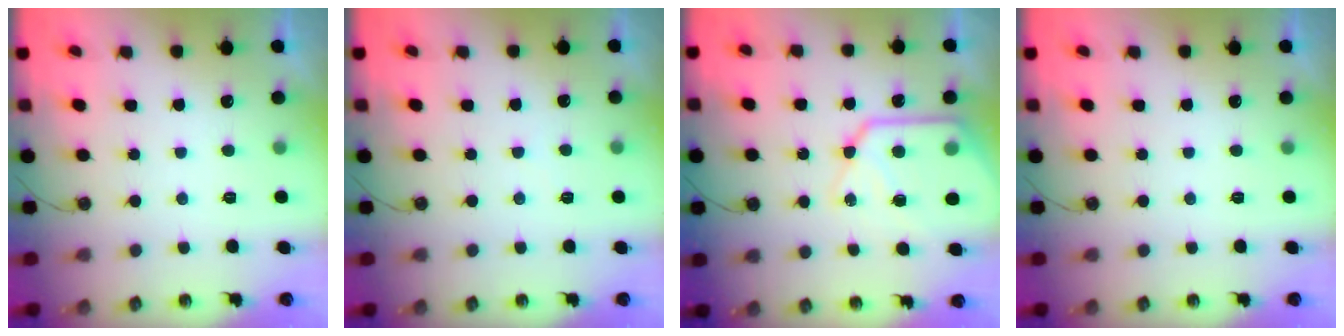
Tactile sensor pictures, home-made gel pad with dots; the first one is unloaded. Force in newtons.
{"total": 1.5, "press": 1.5, "slide": 0.4}
{"total": 15.0, "press": 14.9, "slide": 1.3}
{"total": 0.0}